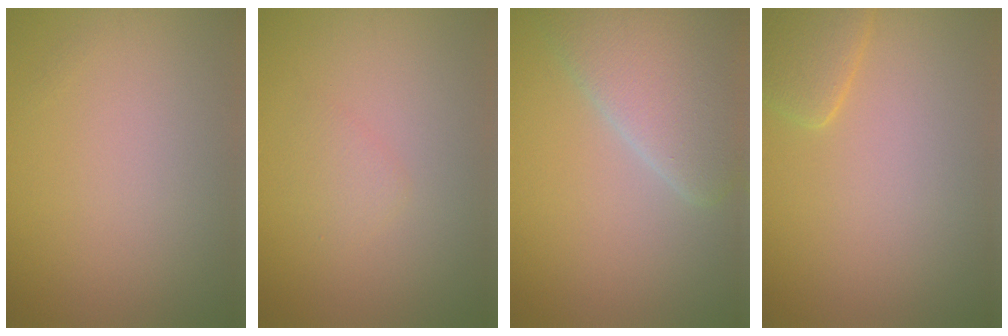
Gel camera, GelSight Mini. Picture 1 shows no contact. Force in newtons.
{"total": 1.2, "press": 1.2, "slide": 0.1}
{"total": 7.3, "press": 7.3, "slide": 0.9}
{"total": 2.5, "press": 2.5, "slide": 0.3}